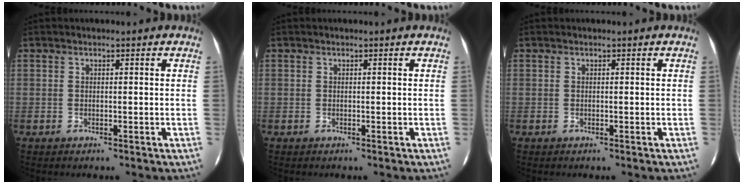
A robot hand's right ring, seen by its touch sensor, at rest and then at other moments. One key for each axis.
{"total": 0.0}
{"total": 0.0}